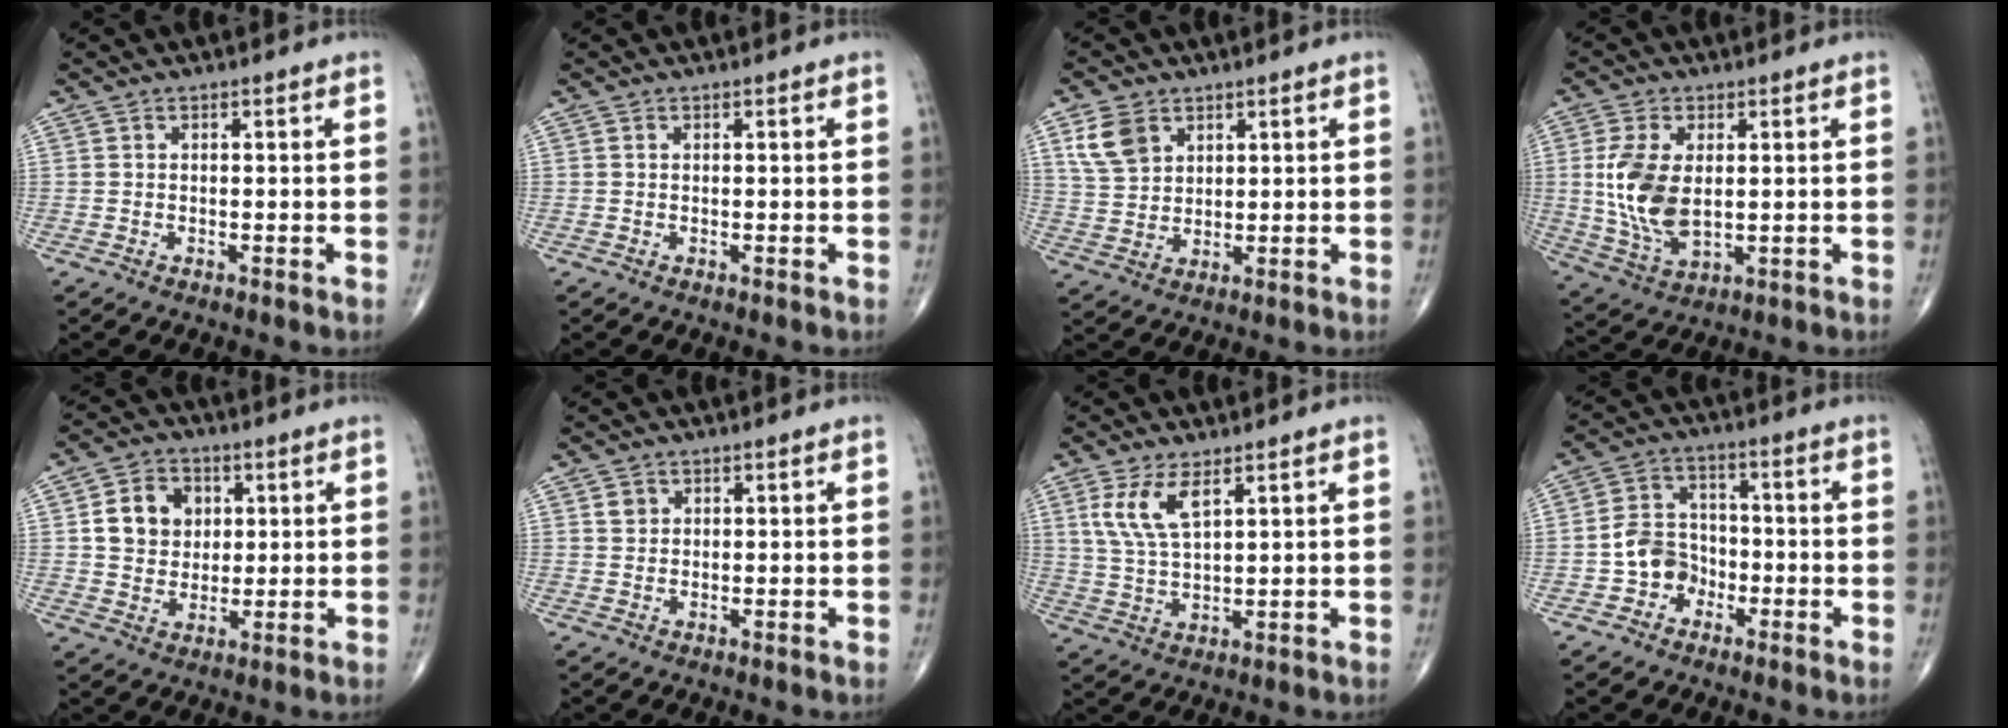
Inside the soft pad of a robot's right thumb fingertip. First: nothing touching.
{"total": 0.0}
{"total": 7.4, "force": [3.6, 5.1, 3.8], "torque": [-0.061, -0.011, 0.076]}
{"total": 11.6, "force": [1.1, 6.5, 9.5], "torque": [-0.196, -0.011, 0.031]}
{"total": 9.2, "force": [2.0, 7.7, 4.6], "torque": [-0.043, -0.005, 0.034]}
{"total": 1.8, "force": [0.7, 1.5, 0.6], "torque": [-0.001, -0.003, 0.011]}
{"total": 7.6, "force": [3.6, 3.1, 5.9], "torque": [-0.119, -0.010, 0.081]}
{"total": 7.2, "force": [-2.6, 6.1, 2.9], "torque": [-0.023, 0.035, -0.055]}